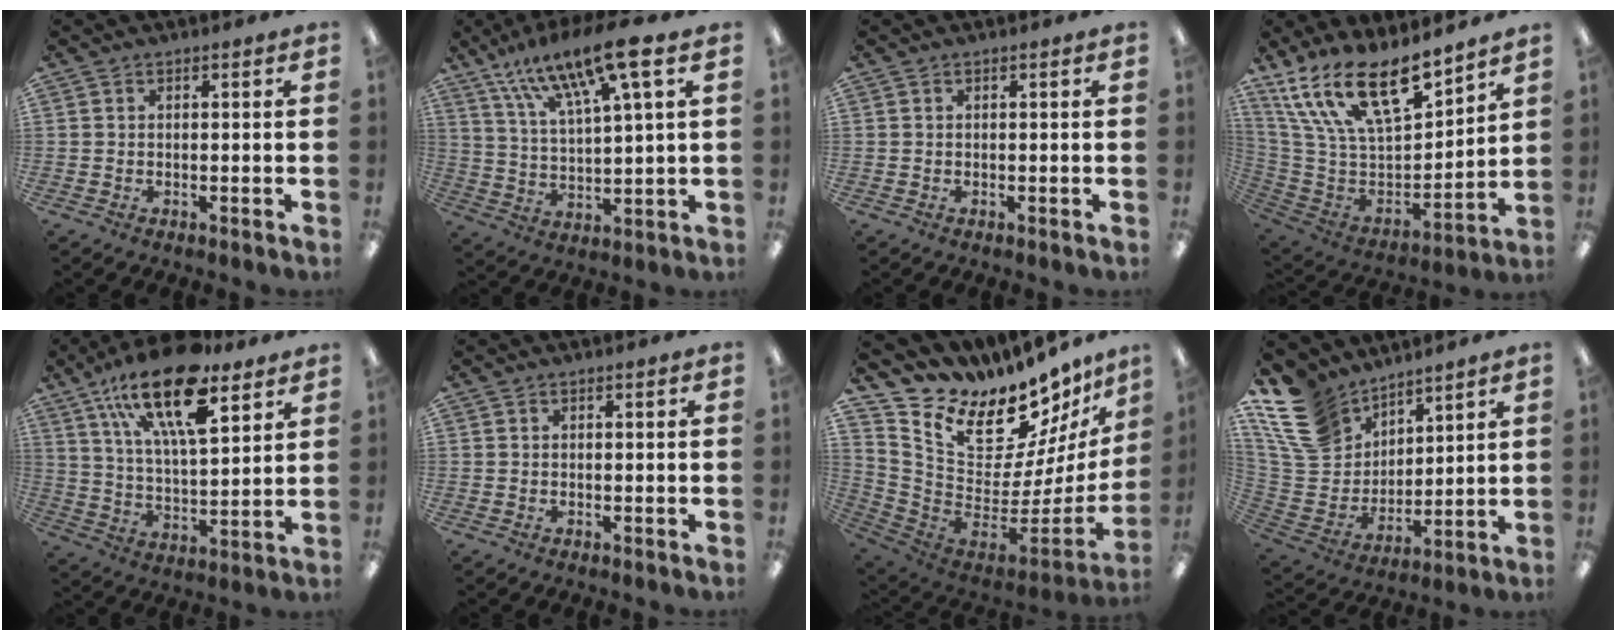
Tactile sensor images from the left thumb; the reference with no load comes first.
{"total": 15.3, "force": [10.9, 3.0, 10.4], "torque": [-0.199, -0.051, 0.183]}
{"total": 0.0}
{"total": 21.2, "force": [15.0, 7.8, 12.8], "torque": [-0.253, -0.105, 0.266]}
{"total": 21.4, "force": [13.2, 8.1, 14.7], "torque": [-0.252, -0.064, 0.224]}
{"total": 0.0}
{"total": 18.1, "force": [14.1, 8.1, 8.0], "torque": [-0.152, -0.127, 0.262]}
{"total": 15.3, "force": [10.6, 9.7, 5.2], "torque": [-0.136, -0.057, 0.210]}